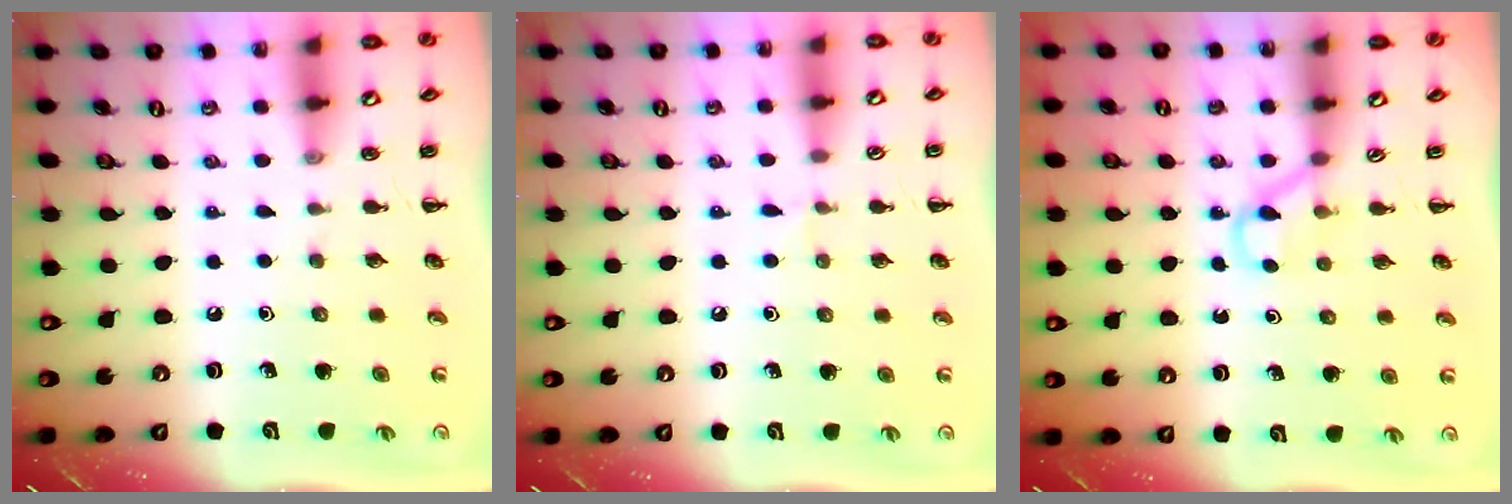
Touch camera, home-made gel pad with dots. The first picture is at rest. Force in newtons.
{"total": 4.0, "press": 3.7, "slide": 1.3}
{"total": 2.6, "press": 2.4, "slide": 0.9}